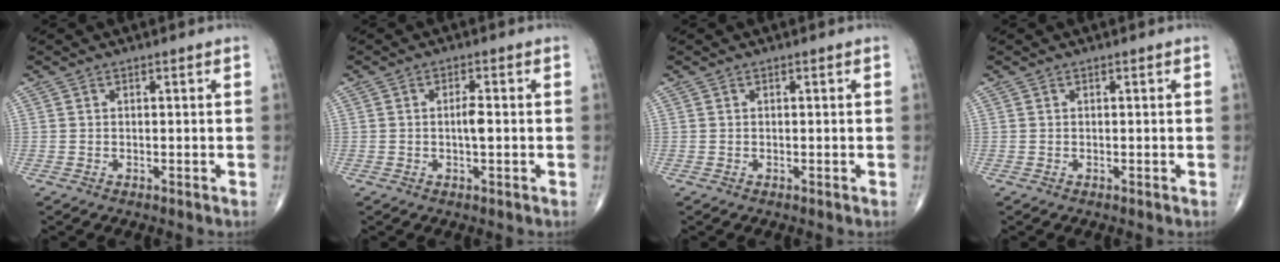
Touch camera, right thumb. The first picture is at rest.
{"total": 2.8, "force": [-0.2, 0.9, 2.6], "torque": [-0.049, 0.002, -0.006]}
{"total": 0.0}
{"total": 0.0}